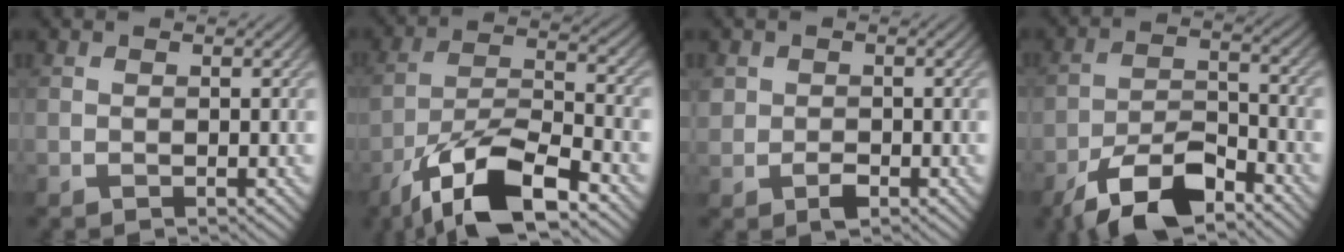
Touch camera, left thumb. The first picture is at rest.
{"total": 13.9, "force": [-8.8, 4.3, 9.9], "torque": [-0.189, -0.007, -0.170]}
{"total": 2.4, "force": [-0.9, 1.9, 1.2], "torque": [-0.024, -0.008, -0.020]}
{"total": 9.4, "force": [-6.7, 3.3, 5.7], "torque": [-0.100, 0.000, -0.132]}